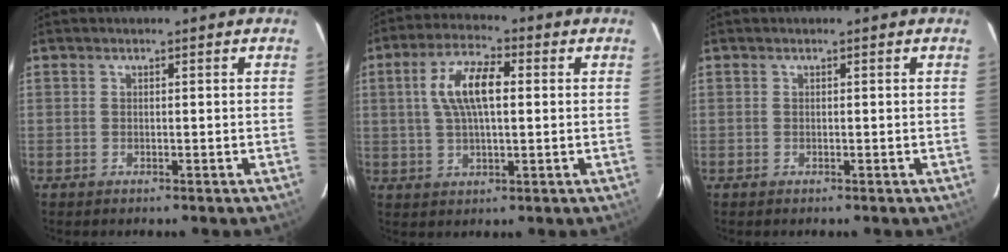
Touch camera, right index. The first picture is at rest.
{"total": 9.7, "force": [1.7, 3.7, 8.8], "torque": [-0.169, 0.018, 0.031]}
{"total": 0.0}